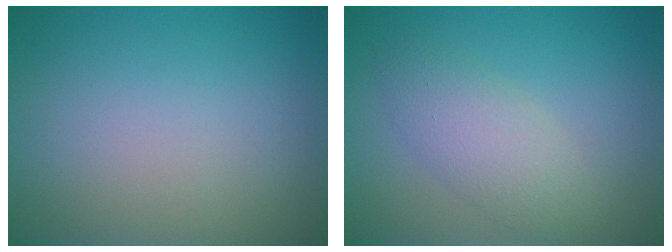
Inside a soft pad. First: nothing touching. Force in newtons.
{"total": 3.3, "press": 3.3, "slide": 0.1}